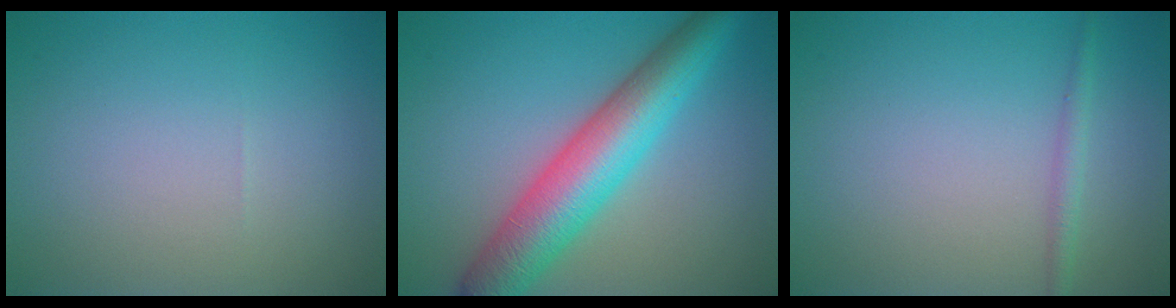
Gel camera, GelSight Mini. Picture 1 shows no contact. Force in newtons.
{"total": 8.1, "press": 8.1, "slide": 0.2}
{"total": 1.3, "press": 1.3, "slide": 0.0}